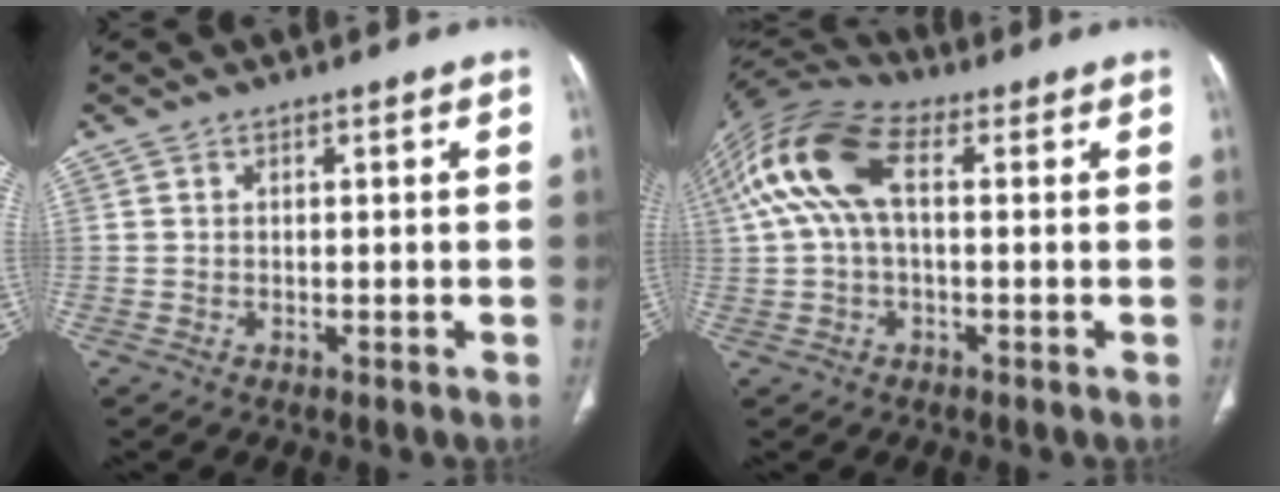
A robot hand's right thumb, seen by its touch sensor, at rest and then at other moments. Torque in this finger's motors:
{"motor_torque": [-0.37, 1.66, 0.68, -0.45, 0.34]}